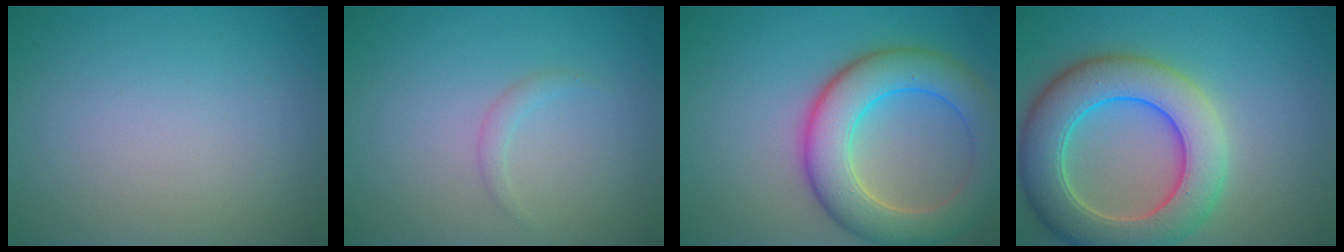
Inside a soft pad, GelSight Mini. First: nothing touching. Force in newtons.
{"total": 0.9, "press": 0.9, "slide": 0.1}
{"total": 8.0, "press": 8.0, "slide": 0.4}
{"total": 9.0, "press": 9.0, "slide": 0.3}